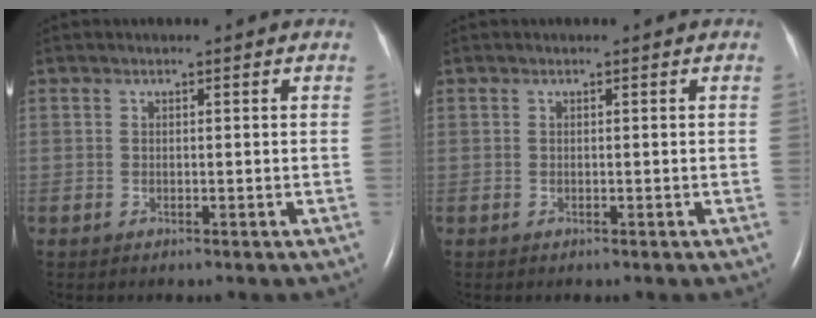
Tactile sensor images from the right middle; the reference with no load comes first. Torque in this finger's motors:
{"motor_torque": [0.19, -0.06, 0.14, 0.01]}